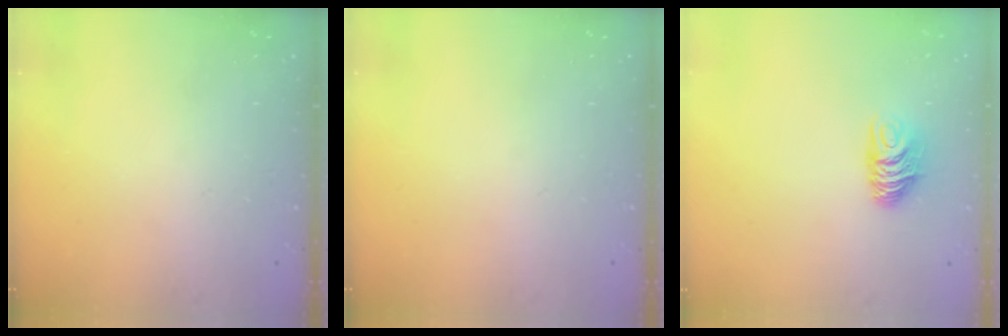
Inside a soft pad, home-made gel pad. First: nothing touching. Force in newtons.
{"total": 0.0}
{"total": 7.1, "press": 7.1, "slide": 0.5}